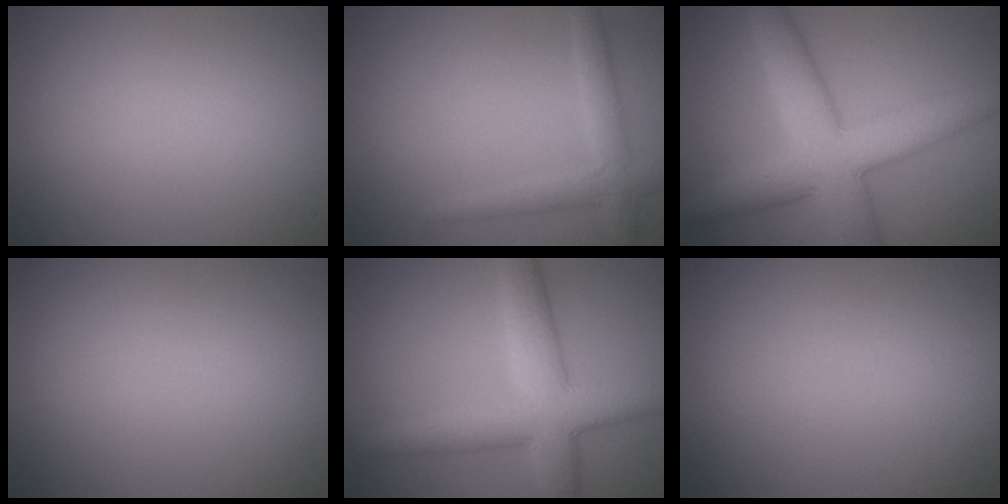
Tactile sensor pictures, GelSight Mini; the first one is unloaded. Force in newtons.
{"total": 2.6, "press": 2.6, "slide": 0.1}
{"total": 7.8, "press": 7.8, "slide": 0.2}
{"total": 0.0}
{"total": 6.6, "press": 6.6, "slide": 0.1}
{"total": 0.0}